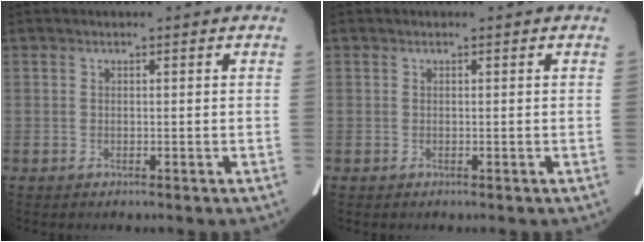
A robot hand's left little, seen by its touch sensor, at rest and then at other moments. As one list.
[{"total": 0.0}]